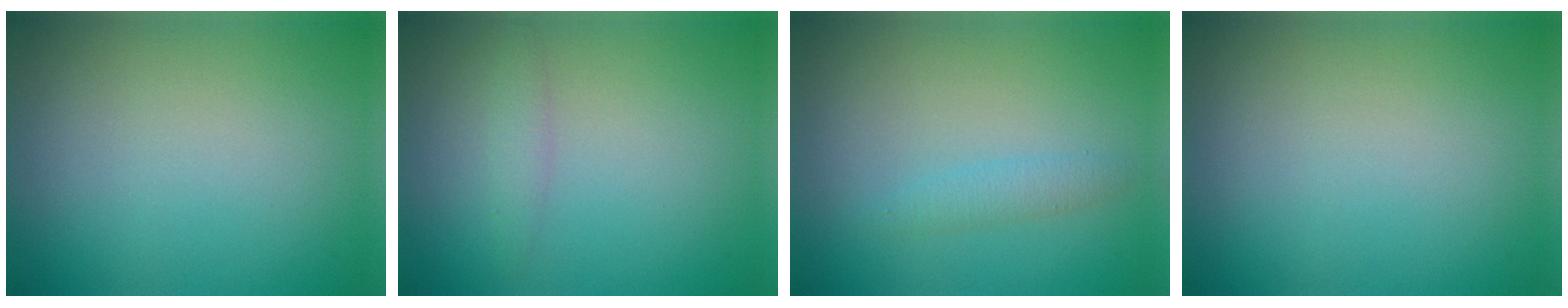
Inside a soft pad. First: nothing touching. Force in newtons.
{"total": 1.3, "press": 1.3, "slide": 0.0}
{"total": 1.3, "press": 1.3, "slide": 0.1}
{"total": 0.0}